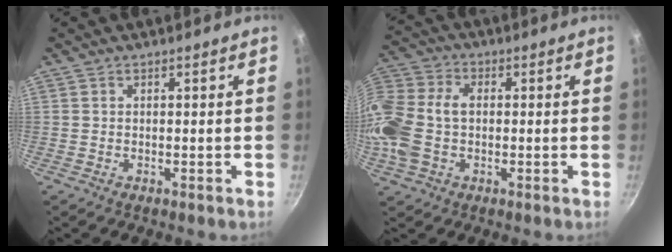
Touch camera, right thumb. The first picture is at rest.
{"total": 16.8, "force": [-0.6, 11.6, 12.1], "torque": [-0.309, 0.023, -0.010]}